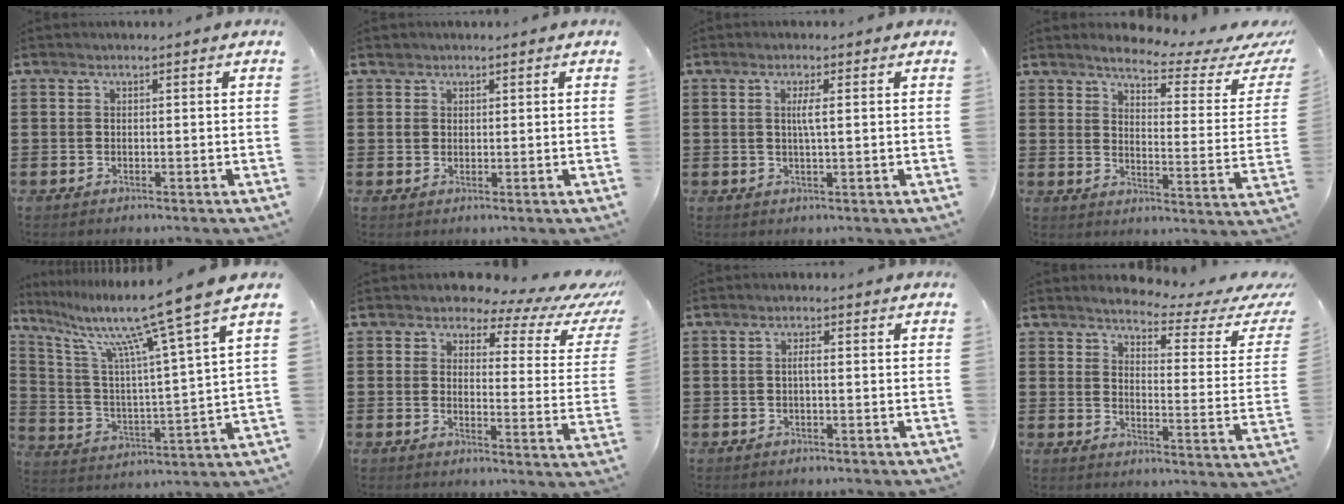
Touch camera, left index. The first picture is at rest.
{"total": 1.5, "force": [0.8, 1.3, 0.2], "torque": [-0.007, 0.004, 0.016]}
{"total": 2.3, "force": [0.4, 0.1, 2.2], "torque": [-0.047, -0.003, 0.006]}
{"total": 4.4, "force": [3.8, 0.0, 2.2], "torque": [-0.049, -0.032, 0.053]}
{"total": 12.2, "force": [9.6, -0.6, 7.5], "torque": [-0.168, -0.065, 0.147]}
{"total": 4.6, "force": [3.6, 1.8, 2.1], "torque": [-0.057, -0.016, 0.055]}
{"total": 1.4, "force": [-0.1, 0.3, 1.3], "torque": [-0.026, 0.001, -0.003]}
{"total": 3.3, "force": [2.8, 0.2, 1.8], "torque": [-0.039, -0.028, 0.036]}